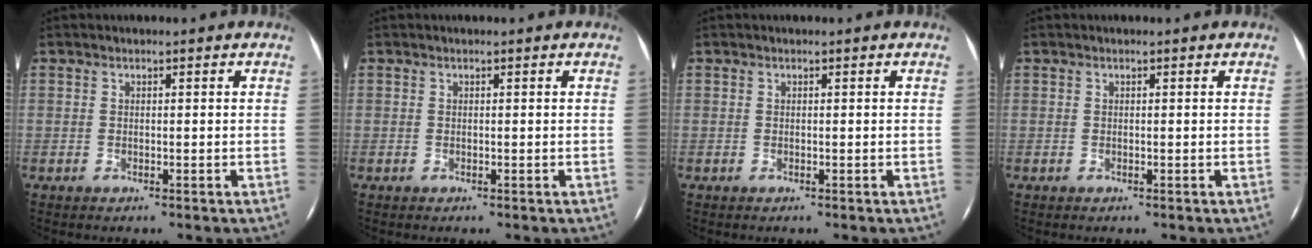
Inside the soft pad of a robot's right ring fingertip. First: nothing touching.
{"total": 0.0}
{"total": 0.0}
{"total": 0.0}